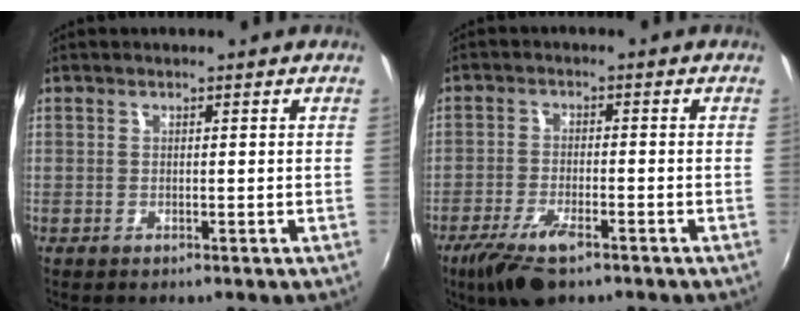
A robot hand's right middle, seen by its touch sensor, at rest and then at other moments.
{"total": 8.3, "force": [-5.4, 2.7, 5.7], "torque": [-0.137, -0.021, -0.102]}